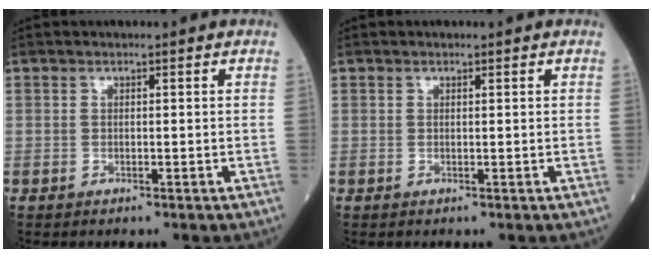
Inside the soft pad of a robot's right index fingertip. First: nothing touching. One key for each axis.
{"total": 0.0}